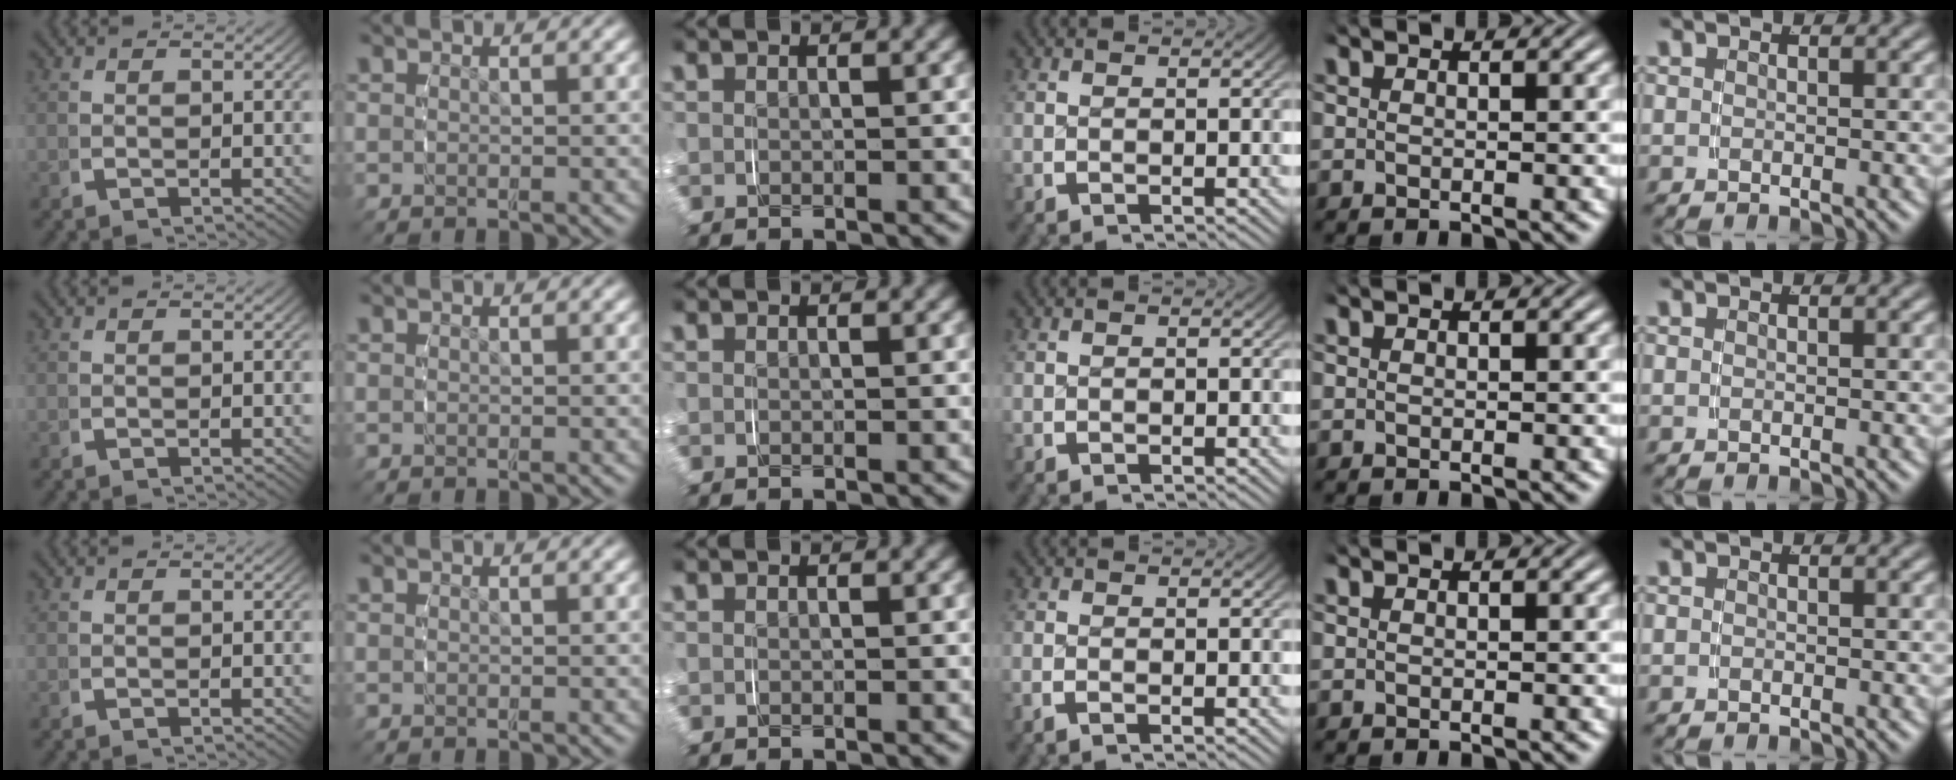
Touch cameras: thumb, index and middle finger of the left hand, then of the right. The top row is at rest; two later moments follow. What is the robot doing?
{"motion": "grasp_and_lifting", "object": "scarf"}